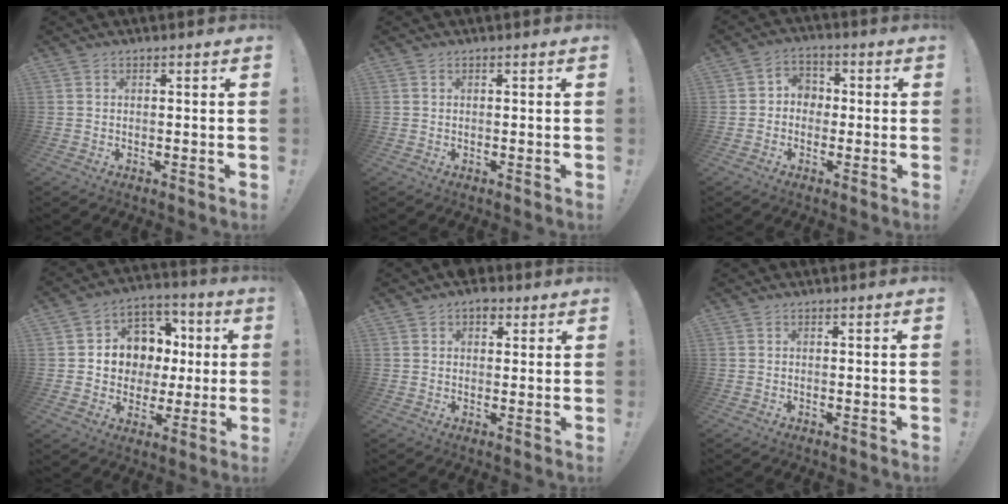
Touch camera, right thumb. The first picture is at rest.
{"total": 0.0}
{"total": 5.1, "force": [-0.9, 4.6, 1.8], "torque": [-0.045, 0.022, -0.012]}
{"total": 10.4, "force": [0.8, 9.8, 3.4], "torque": [-0.049, -0.003, 0.037]}
{"total": 4.7, "force": [2.6, 3.4, 1.9], "torque": [-0.019, -0.007, 0.044]}
{"total": 0.0}